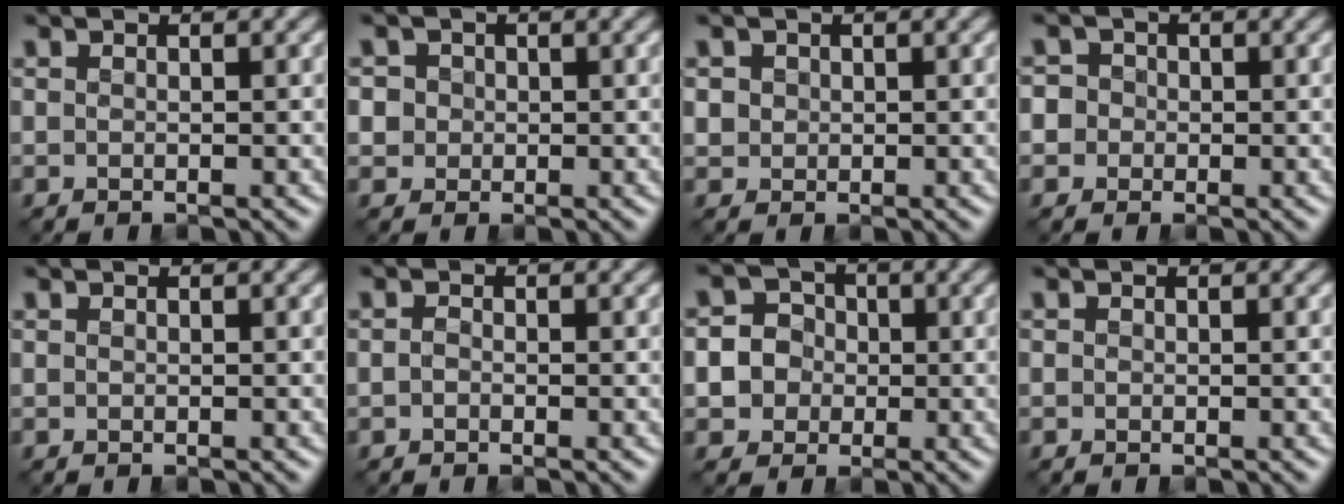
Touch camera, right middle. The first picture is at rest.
{"total": 3.2, "force": [0.8, 2.8, 1.1], "torque": [-0.010, 0.015, 0.003]}
{"total": 1.1, "force": [0.2, 1.0, 0.2], "torque": [0.001, -0.004, 0.007]}
{"total": 3.3, "force": [0.3, 3.1, 1.1], "torque": [0.003, 0.027, -0.025]}
{"total": 0.0}
{"total": 0.6, "force": [-0.3, 0.4, 0.4], "torque": [-0.008, 0.000, -0.006]}
{"total": 5.5, "force": [-0.3, 5.2, 1.7], "torque": [-0.010, 0.024, -0.030]}
{"total": 0.0}